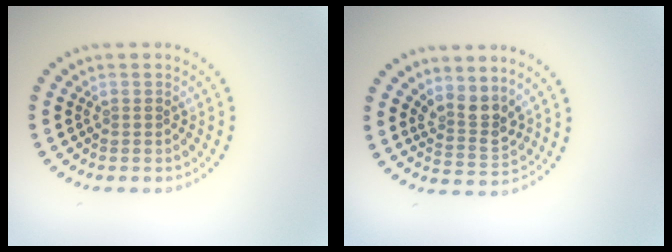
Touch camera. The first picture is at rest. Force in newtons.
{"total": 2.8, "press": 2.1, "slide": 1.8}